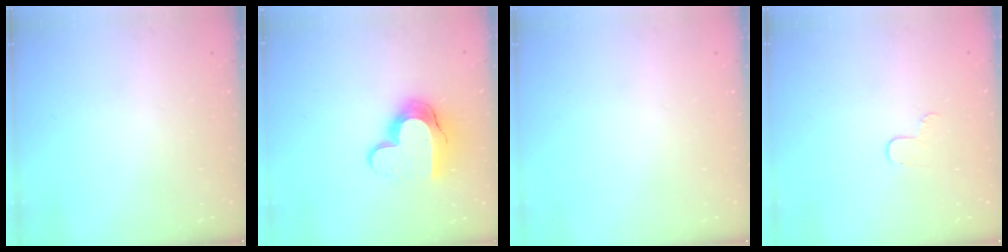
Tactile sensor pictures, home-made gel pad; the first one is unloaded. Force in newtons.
{"total": 14.0, "press": 14.0, "slide": 1.0}
{"total": 0.0}
{"total": 3.8, "press": 3.8, "slide": 0.4}